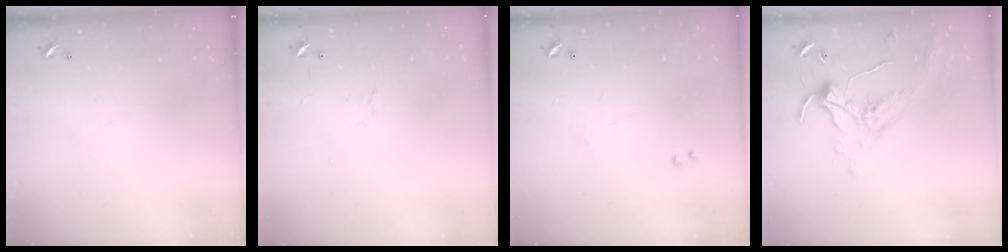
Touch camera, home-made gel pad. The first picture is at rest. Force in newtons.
{"total": 0.6, "press": 0.2, "slide": 0.6}
{"total": 2.1, "press": 2.0, "slide": 0.7}
{"total": 1.1, "press": 1.0, "slide": 0.4}